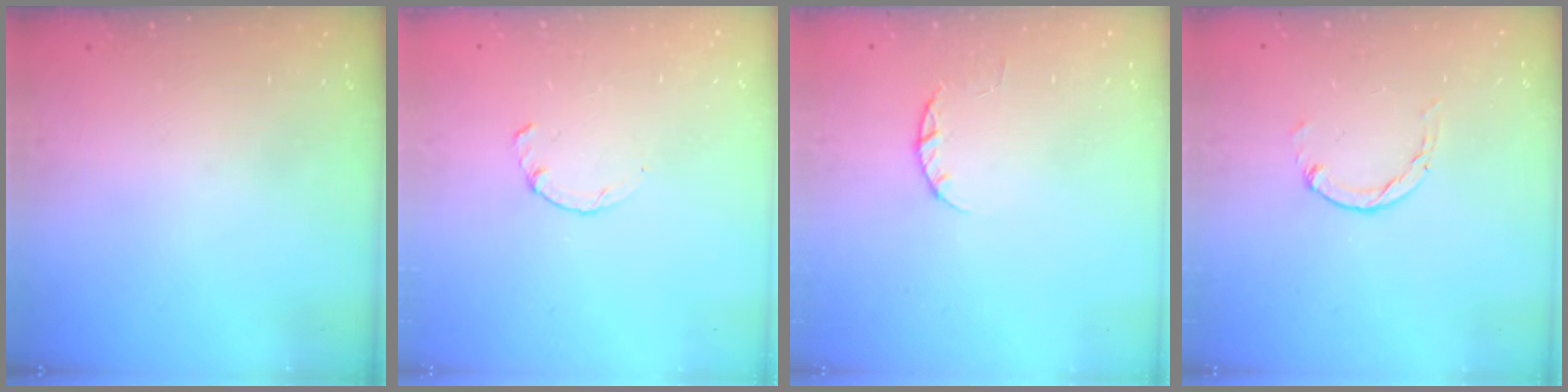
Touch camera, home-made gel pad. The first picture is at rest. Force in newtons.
{"total": 0.9, "press": 0.8, "slide": 0.3}
{"total": 2.4, "press": 2.3, "slide": 0.4}
{"total": 1.1, "press": 1.1, "slide": 0.2}